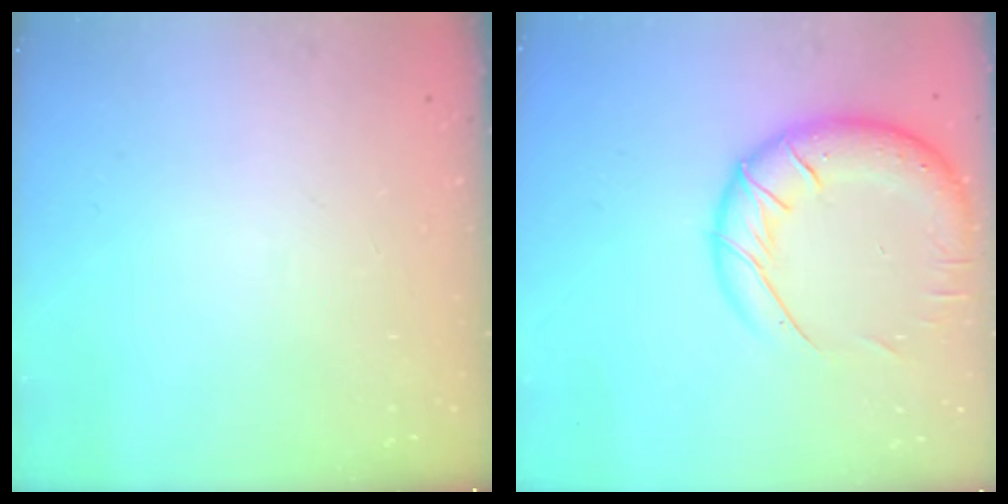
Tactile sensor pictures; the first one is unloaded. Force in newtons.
{"total": 18.2, "press": 17.7, "slide": 4.3}